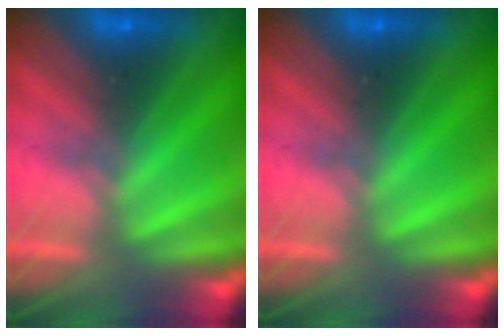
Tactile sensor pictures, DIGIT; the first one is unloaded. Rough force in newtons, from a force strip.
{"total": 0.0}